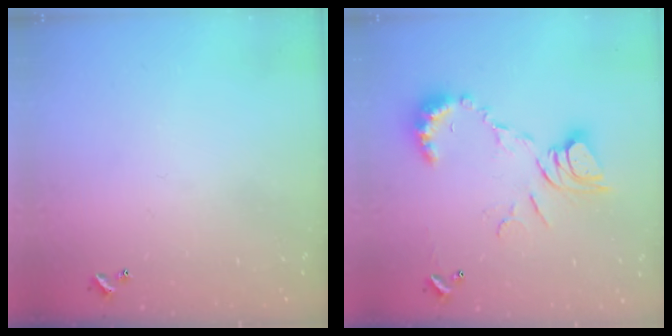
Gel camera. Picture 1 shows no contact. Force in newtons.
{"total": 11.6, "press": 11.5, "slide": 1.0}